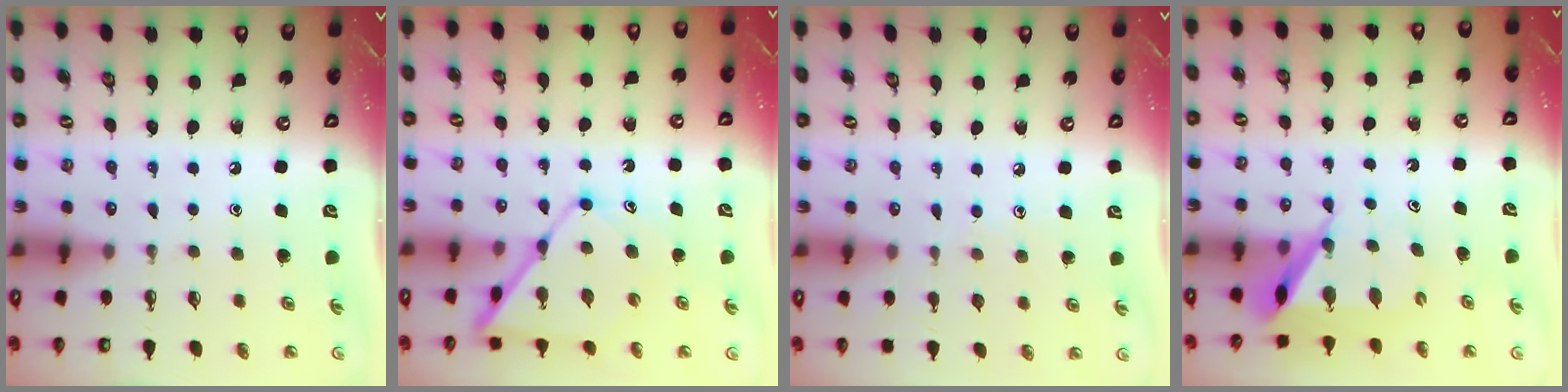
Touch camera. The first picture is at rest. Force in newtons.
{"total": 12.3, "press": 12.3, "slide": 1.1}
{"total": 4.2, "press": 4.2, "slide": 0.4}
{"total": 8.3, "press": 8.2, "slide": 0.5}